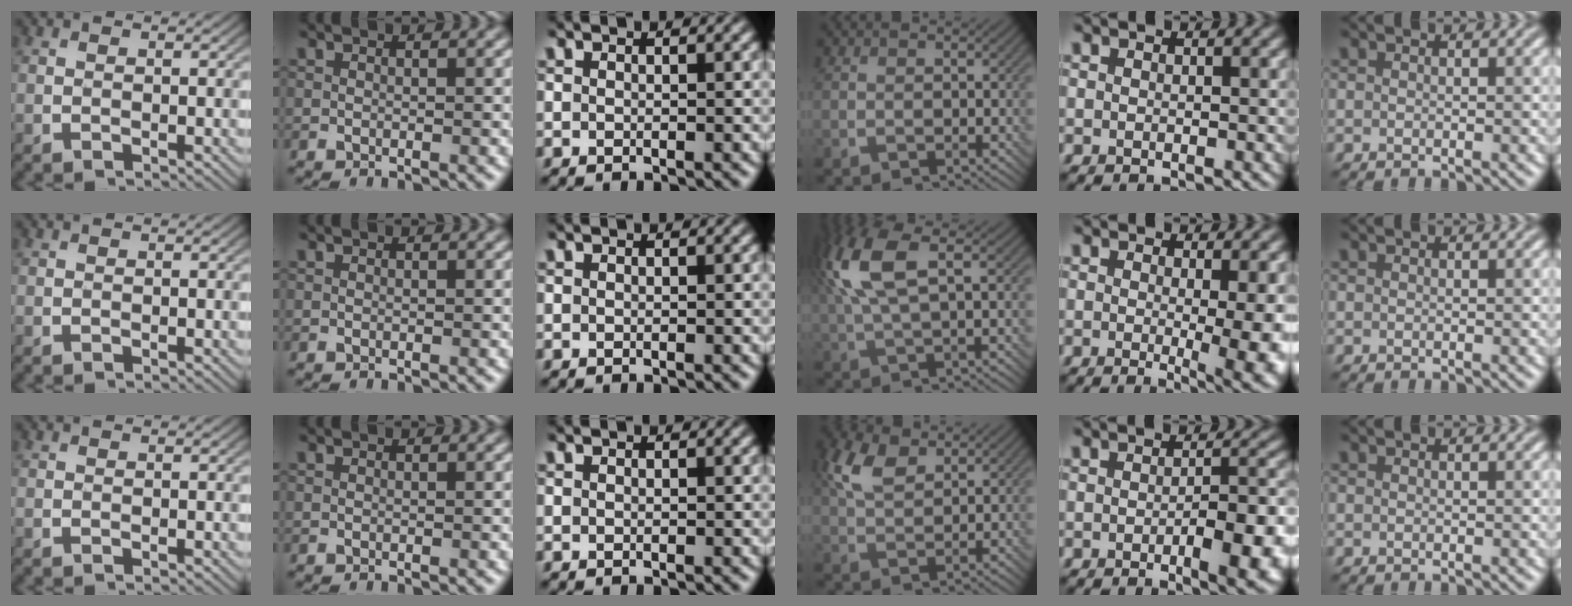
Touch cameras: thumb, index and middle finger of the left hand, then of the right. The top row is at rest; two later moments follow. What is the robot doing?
{"motion": "insert", "object": "bottle cap"}